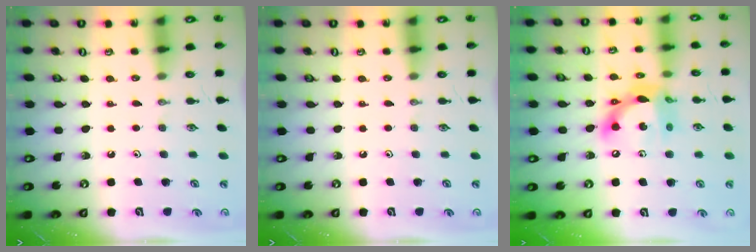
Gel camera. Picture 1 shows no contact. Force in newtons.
{"total": 0.0}
{"total": 13.5, "press": 13.5, "slide": 1.1}